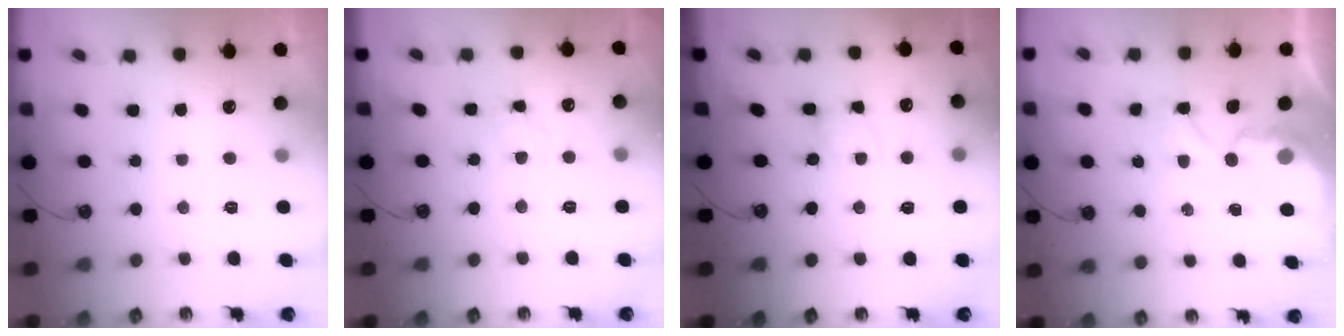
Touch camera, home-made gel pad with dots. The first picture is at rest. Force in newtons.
{"total": 6.7, "press": 6.7, "slide": 0.6}
{"total": 2.0, "press": 2.0, "slide": 0.1}
{"total": 5.4, "press": 5.4, "slide": 0.4}